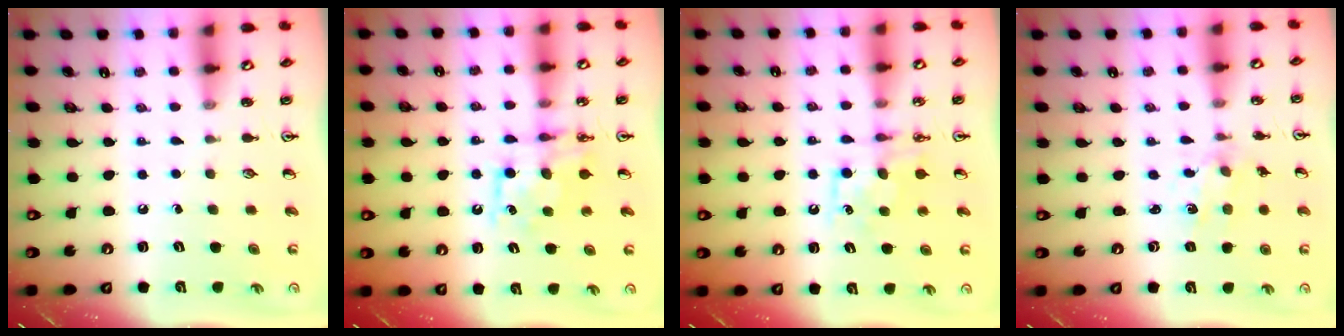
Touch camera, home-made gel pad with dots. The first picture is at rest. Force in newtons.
{"total": 8.2, "press": 8.2, "slide": 0.4}
{"total": 7.6, "press": 7.6, "slide": 0.6}
{"total": 1.1, "press": 1.0, "slide": 0.3}